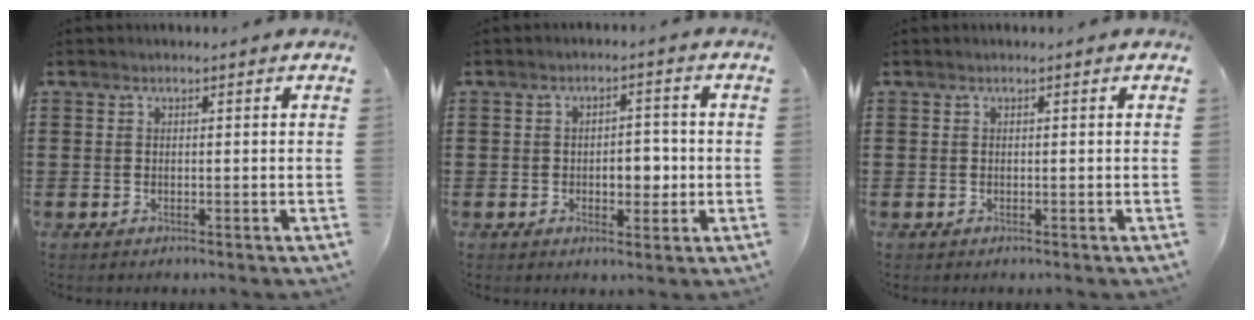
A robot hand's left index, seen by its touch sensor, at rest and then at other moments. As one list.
[{"total": 4.5, "force": [-0.8, 2.5, 3.6], "torque": [-0.053, 0.001, -0.022]}, {"total": 0.0}]